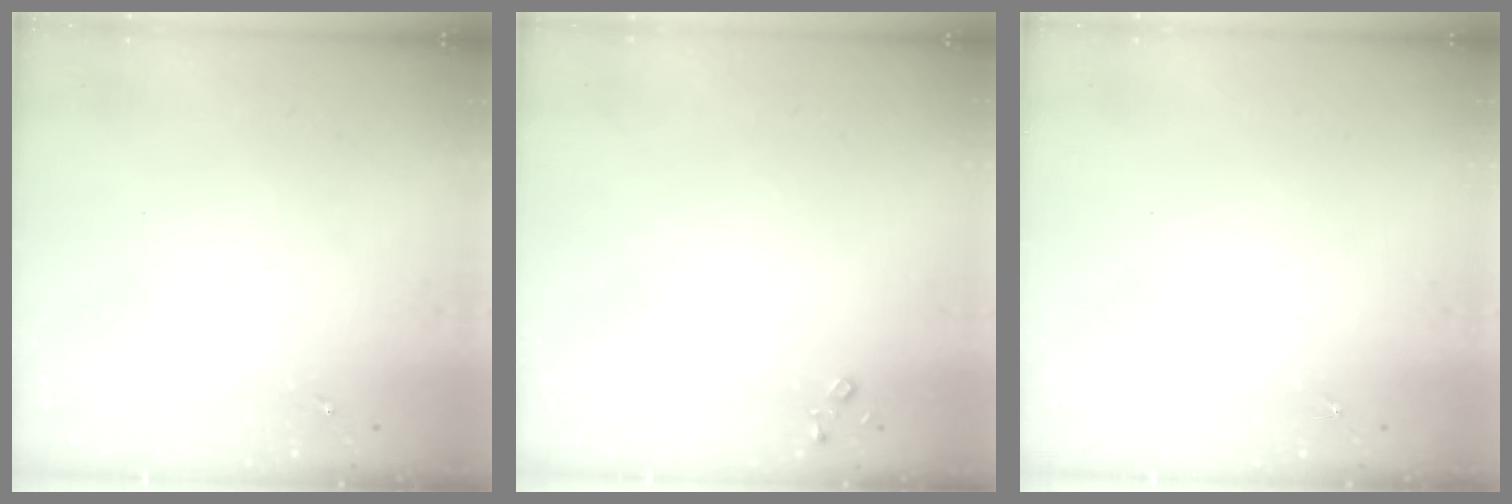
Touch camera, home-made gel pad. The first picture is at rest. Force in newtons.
{"total": 3.6, "press": 3.6, "slide": 0.4}
{"total": 0.0}